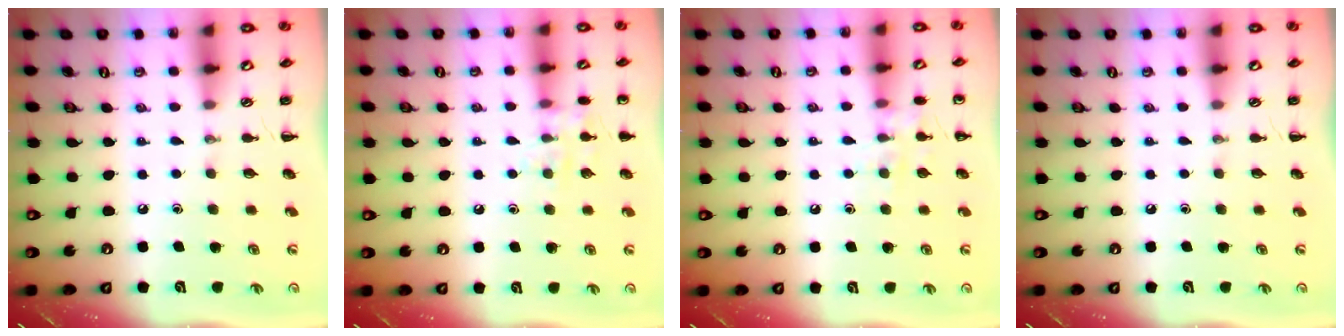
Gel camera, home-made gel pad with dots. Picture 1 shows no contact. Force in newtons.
{"total": 7.8, "press": 7.7, "slide": 0.9}
{"total": 6.8, "press": 6.7, "slide": 1.2}
{"total": 0.0}